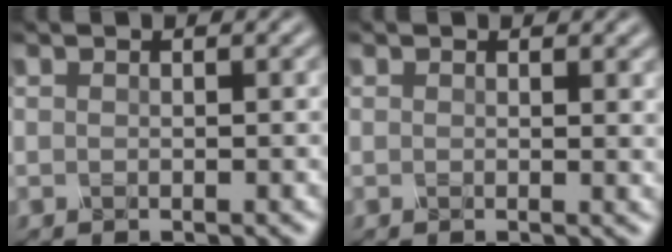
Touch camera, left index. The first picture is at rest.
{"total": 0.7, "force": [0.5, 0.3, 0.5], "torque": [-0.002, -0.001, 0.006]}